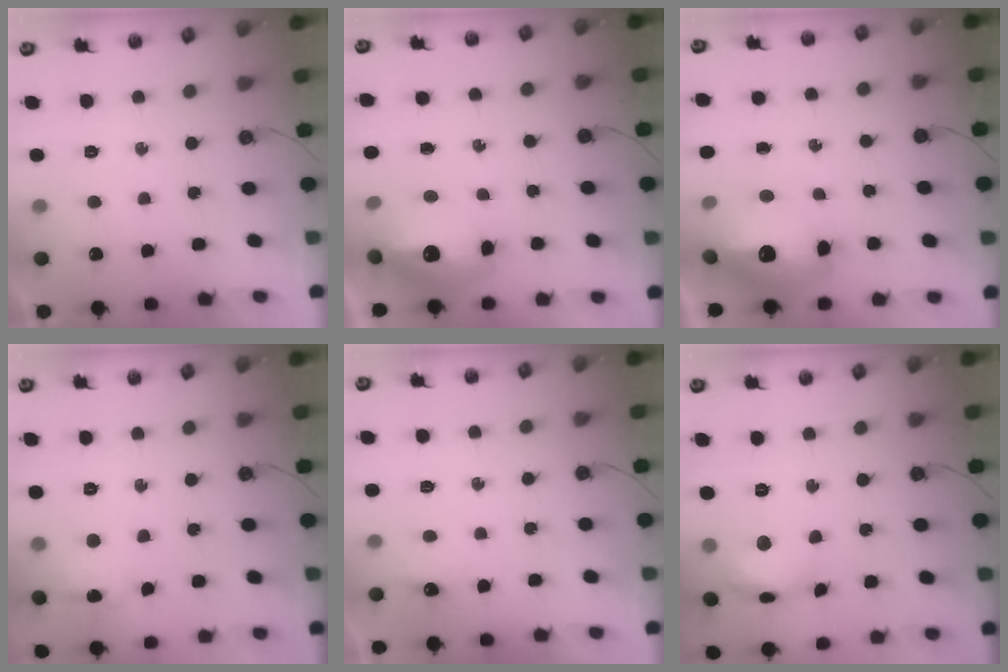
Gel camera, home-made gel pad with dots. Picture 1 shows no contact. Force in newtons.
{"total": 15.3, "press": 15.2, "slide": 1.3}
{"total": 17.9, "press": 17.8, "slide": 1.8}
{"total": 6.6, "press": 6.5, "slide": 1.2}
{"total": 2.7, "press": 2.6, "slide": 0.4}
{"total": 16.5, "press": 11.0, "slide": 12.2}